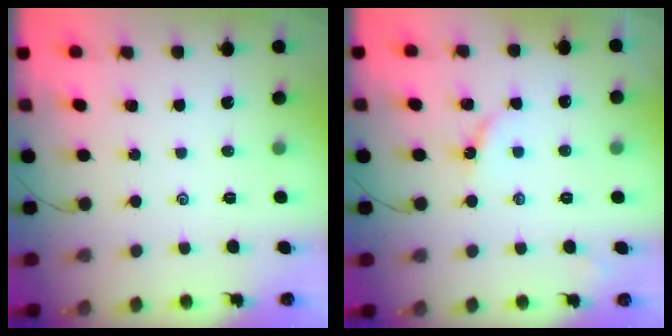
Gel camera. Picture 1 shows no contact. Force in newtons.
{"total": 4.2, "press": 4.2, "slide": 0.4}